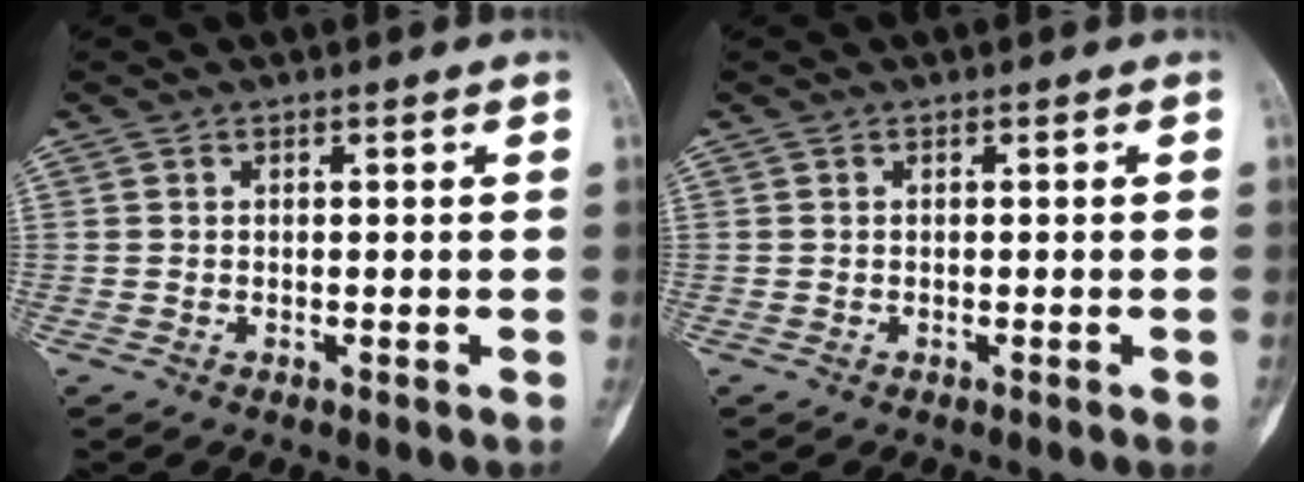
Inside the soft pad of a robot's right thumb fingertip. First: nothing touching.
{"total": 0.7, "force": [-0.3, 0.1, 0.7], "torque": [-0.013, 0.000, -0.002]}